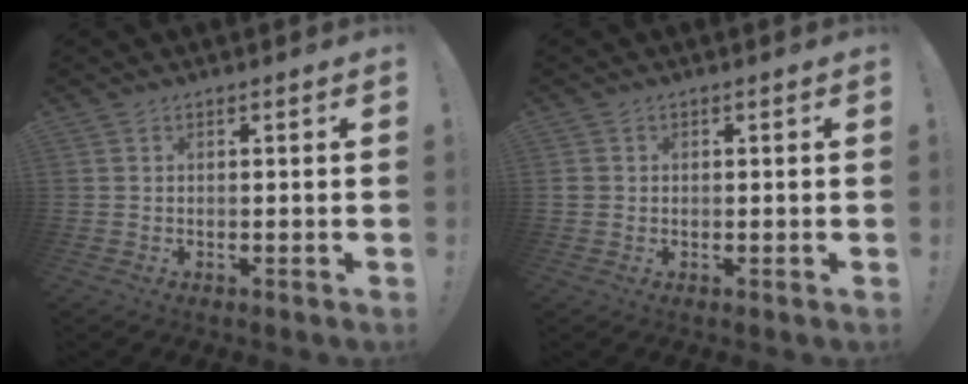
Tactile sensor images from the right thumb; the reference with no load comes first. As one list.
[{"total": 1.3, "force": [0.1, 1.2, 0.4], "torque": [-0.007, 0.003, 0.003]}]